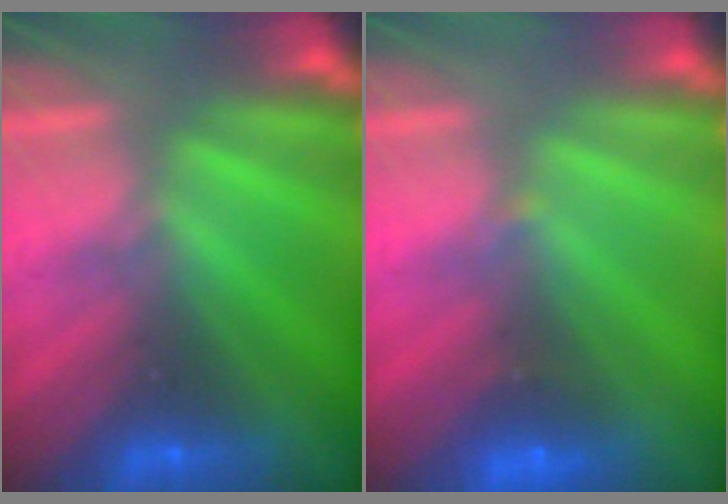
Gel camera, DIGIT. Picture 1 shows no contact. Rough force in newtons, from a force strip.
{"total": 1.5}